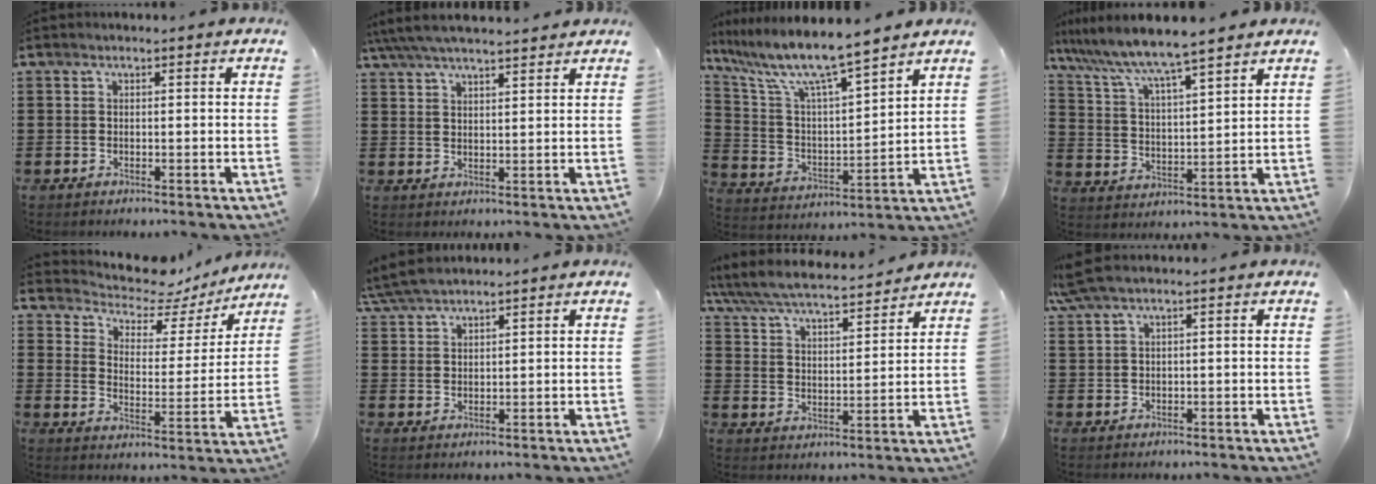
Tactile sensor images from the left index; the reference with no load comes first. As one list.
[{"total": 4.8, "force": [4.4, 0.3, 2.0], "torque": [-0.052, -0.011, 0.078]}, {"total": 8.9, "force": [7.6, 0.2, 4.7], "torque": [-0.125, -0.052, 0.123]}, {"total": 6.6, "force": [6.0, -0.2, 2.7], "torque": [-0.079, -0.036, 0.098]}, {"total": 6.0, "force": [5.5, 2.0, 1.4], "torque": [-0.051, -0.041, 0.090]}, {"total": 4.3, "force": [3.9, 0.8, 1.6], "torque": [-0.044, -0.003, 0.075]}, {"total": 6.1, "force": [5.7, 0.4, 2.0], "torque": [-0.063, -0.037, 0.096]}, {"total": 2.7, "force": [1.5, 0.3, 2.2], "torque": [-0.052, -0.003, 0.025]}]